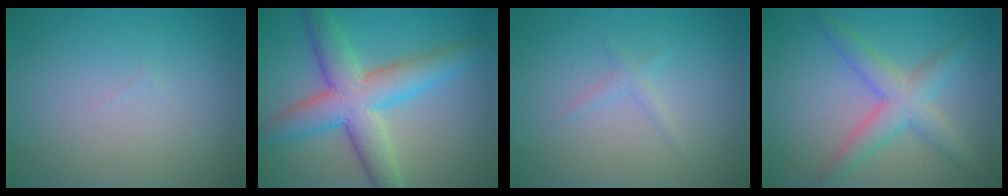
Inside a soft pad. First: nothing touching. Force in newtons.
{"total": 7.6, "press": 7.6, "slide": 0.1}
{"total": 0.9, "press": 0.9, "slide": 0.0}
{"total": 3.0, "press": 3.0, "slide": 0.3}